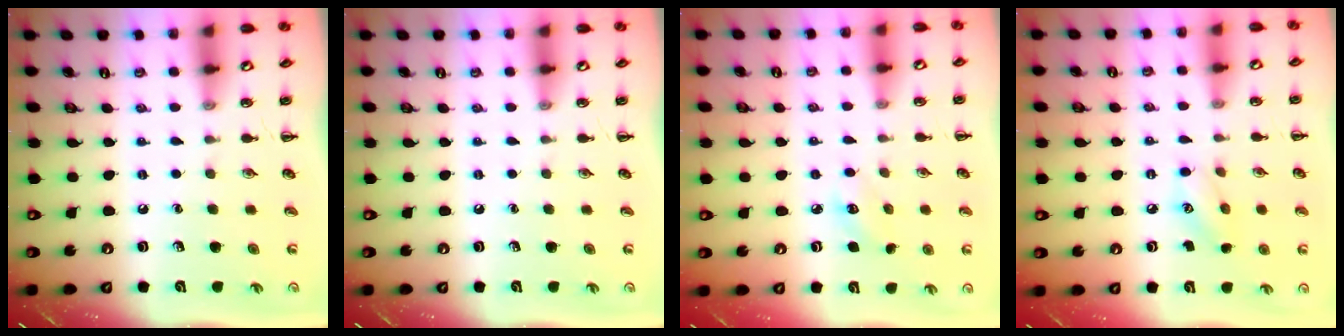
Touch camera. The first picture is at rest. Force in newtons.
{"total": 0.0}
{"total": 3.2, "press": 3.2, "slide": 0.7}
{"total": 7.0, "press": 7.0, "slide": 0.8}